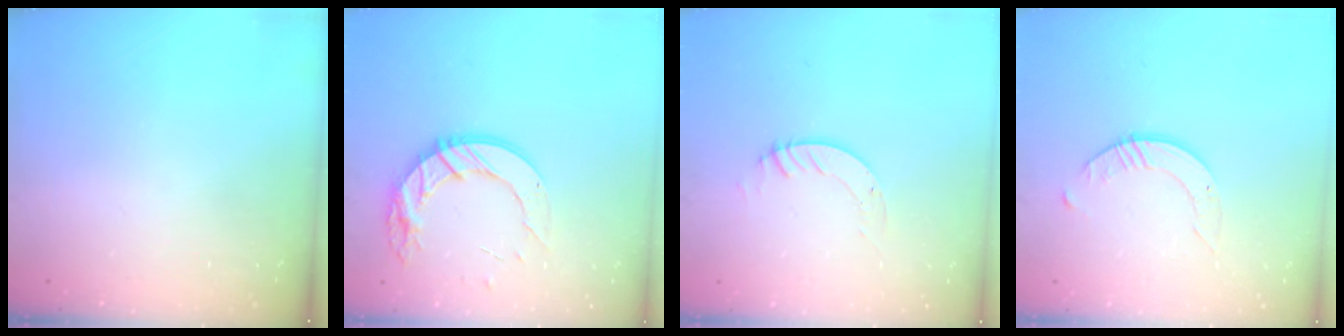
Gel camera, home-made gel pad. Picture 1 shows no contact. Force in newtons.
{"total": 14.7, "press": 14.6, "slide": 1.3}
{"total": 3.8, "press": 3.8, "slide": 0.4}
{"total": 3.7, "press": 3.7, "slide": 0.4}